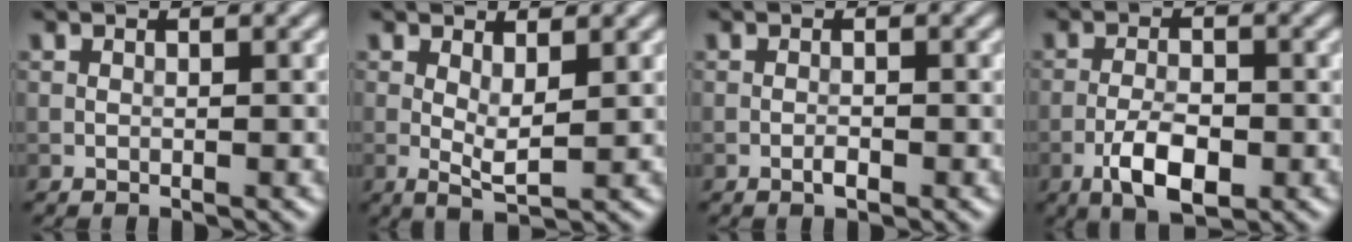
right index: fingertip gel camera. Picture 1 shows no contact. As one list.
[{"total": 2.5, "force": [0.7, 0.6, 2.3], "torque": [-0.045, -0.010, 0.014]}, {"total": 0.9, "force": [-0.5, 0.3, 0.7], "torque": [-0.013, 0.000, -0.010]}, {"total": 4.7, "force": [-2.2, 1.9, 3.7], "torque": [-0.068, -0.002, -0.041]}]